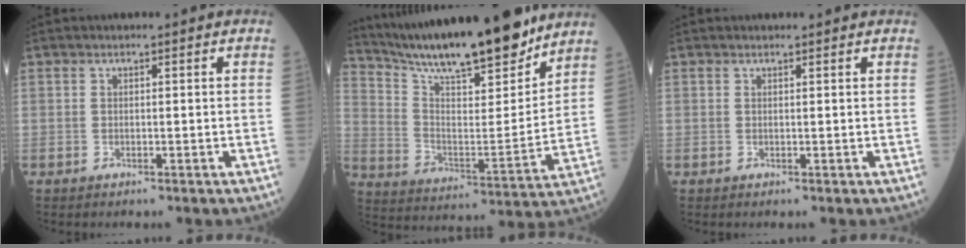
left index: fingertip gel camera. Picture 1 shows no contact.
{"total": 20.8, "force": [18.2, 2.4, 9.7], "torque": [-0.175, -0.016, 0.294]}
{"total": 0.7, "force": [0.6, 0.1, 0.1], "torque": [-0.009, 0.001, 0.008]}